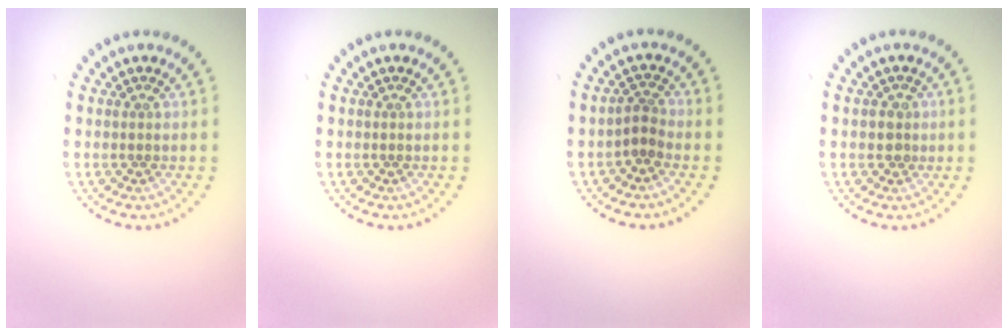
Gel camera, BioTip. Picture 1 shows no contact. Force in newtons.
{"total": 0.0}
{"total": 1.7, "press": 1.1, "slide": 1.3}
{"total": 1.6, "press": 1.4, "slide": 0.8}